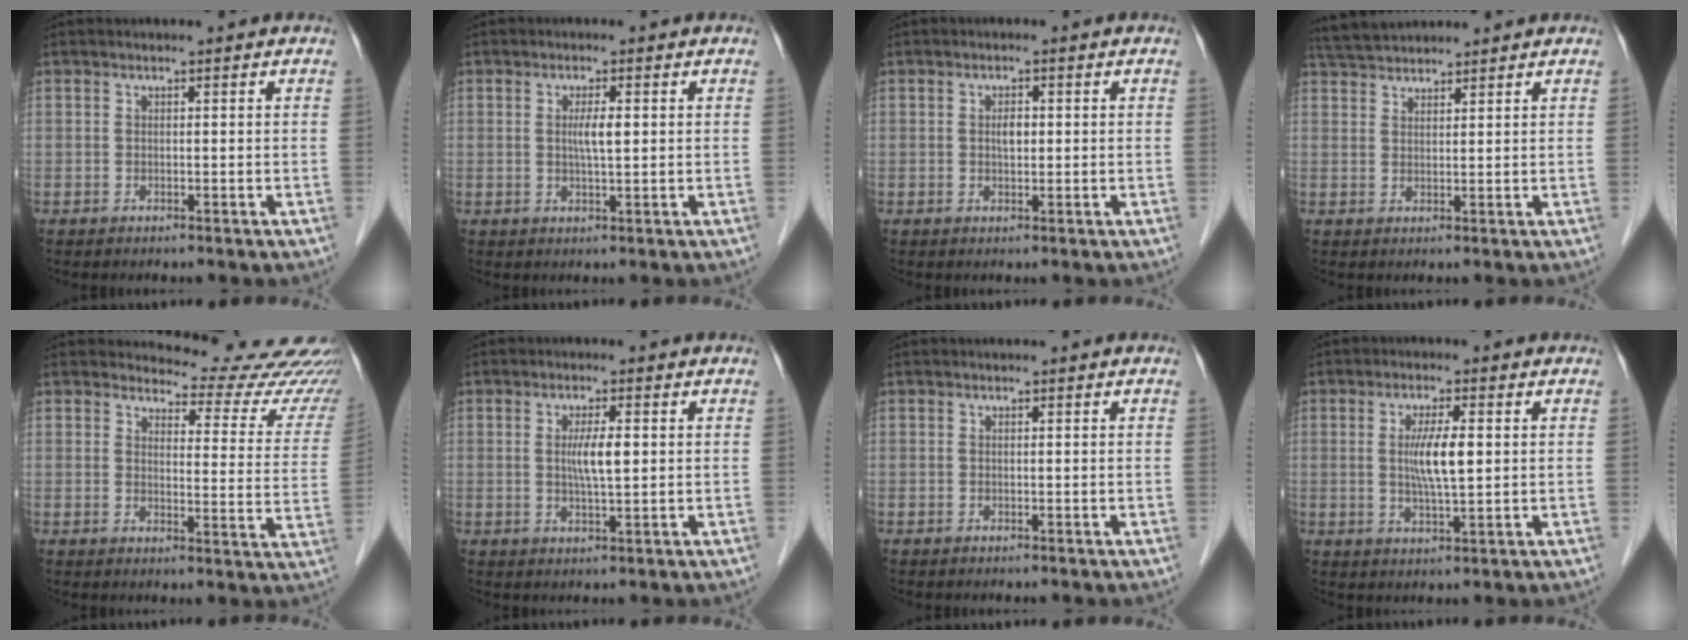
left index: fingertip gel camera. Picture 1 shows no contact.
{"total": 2.8, "force": [0.4, 0.3, 2.7], "torque": [-0.050, 0.000, 0.007]}
{"total": 1.8, "force": [0.2, 0.9, 1.5], "torque": [-0.028, 0.002, 0.003]}
{"total": 5.6, "force": [5.3, 0.8, 1.3], "torque": [-0.029, 0.037, 0.098]}
{"total": 16.2, "force": [15.9, 3.1, 0.9], "torque": [0.029, -0.094, 0.146]}
{"total": 3.9, "force": [0.5, 0.5, 3.9], "torque": [-0.070, -0.003, 0.008]}
{"total": 0.0}
{"total": 5.7, "force": [0.7, 0.7, 5.6], "torque": [-0.107, -0.003, 0.011]}